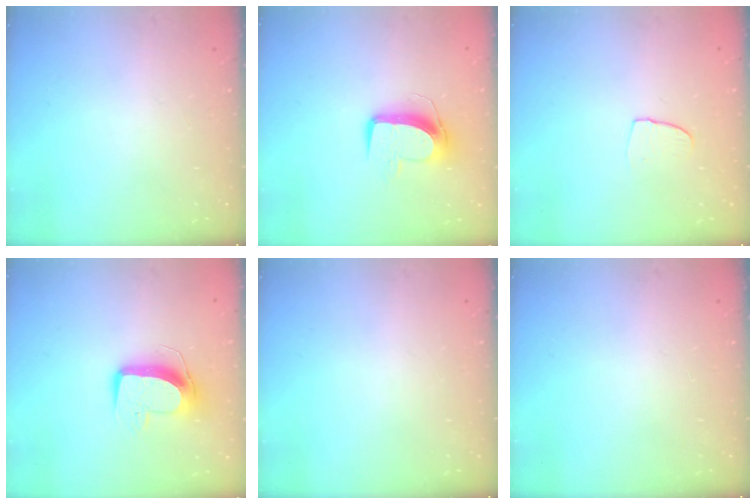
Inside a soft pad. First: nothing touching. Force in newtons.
{"total": 9.8, "press": 9.7, "slide": 0.7}
{"total": 5.0, "press": 4.9, "slide": 0.5}
{"total": 12.1, "press": 12.1, "slide": 1.0}
{"total": 0.0}
{"total": 0.0}